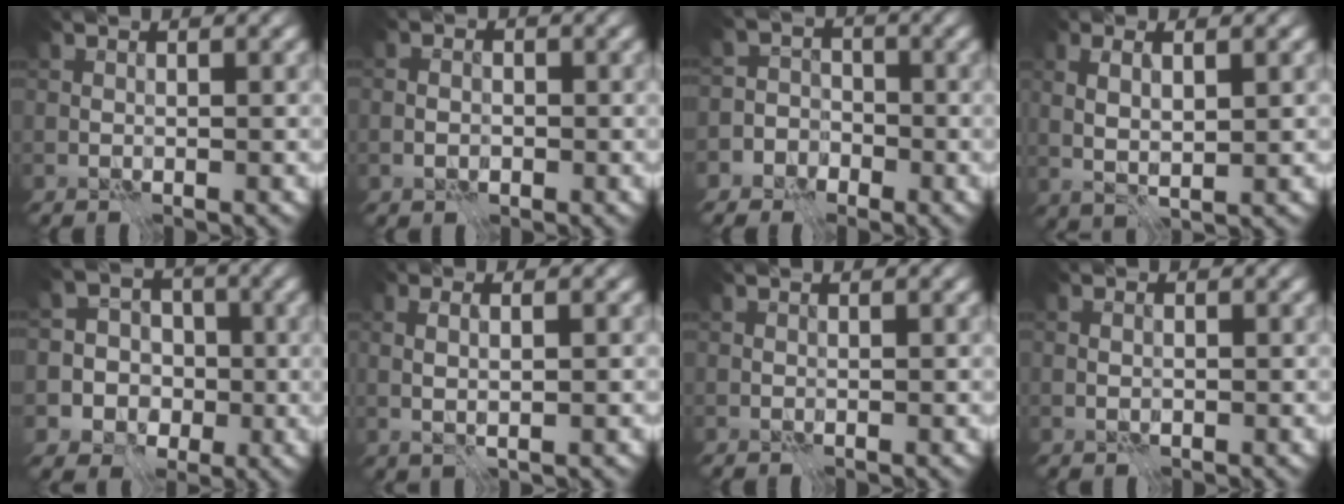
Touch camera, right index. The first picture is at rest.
{"total": 1.4, "force": [-0.5, 1.1, 0.8], "torque": [-0.002, 0.002, -0.016]}
{"total": 5.0, "force": [-3.1, 4.0, 0.4], "torque": [0.023, -0.001, -0.074]}
{"total": 2.8, "force": [0.9, 0.6, 2.6], "torque": [-0.058, 0.001, 0.021]}
{"total": 6.5, "force": [-1.8, 6.1, 1.4], "torque": [-0.014, 0.011, -0.056]}
{"total": 1.8, "force": [0.5, 0.1, 1.8], "torque": [-0.036, 0.002, 0.012]}
{"total": 0.0}
{"total": 0.9, "force": [0.0, 0.5, 0.7], "torque": [-0.008, 0.003, 0.003]}